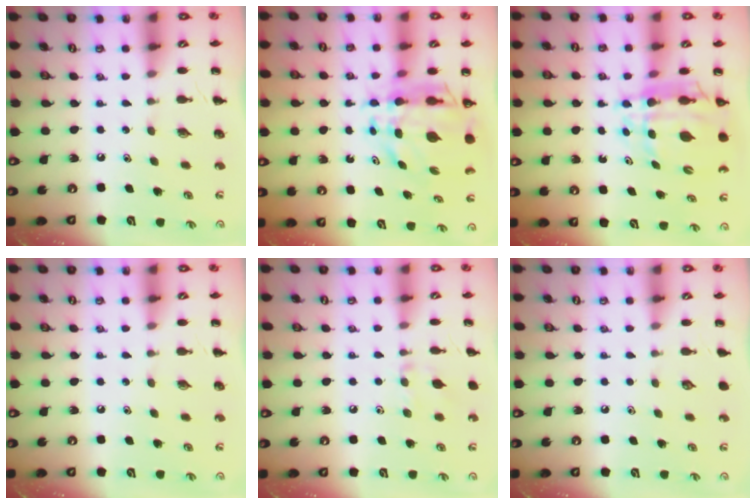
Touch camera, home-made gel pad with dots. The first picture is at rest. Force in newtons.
{"total": 8.9, "press": 8.3, "slide": 3.3}
{"total": 10.6, "press": 10.0, "slide": 3.4}
{"total": 0.0}
{"total": 6.3, "press": 6.1, "slide": 1.8}
{"total": 0.0}